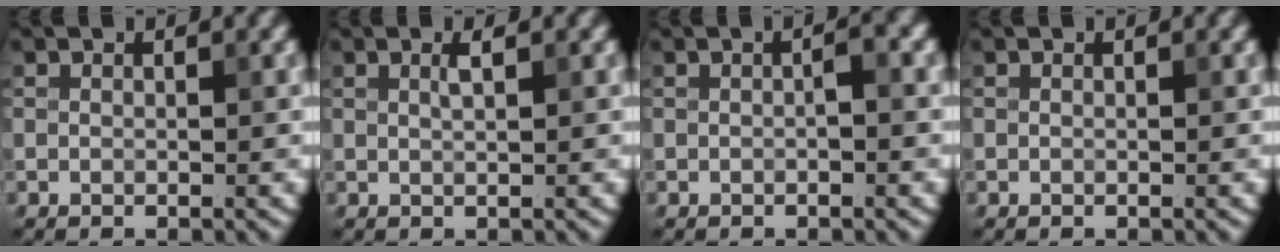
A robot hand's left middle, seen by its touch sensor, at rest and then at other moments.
{"total": 1.1, "force": [0.5, 0.3, 0.9], "torque": [-0.017, 0.004, 0.007]}
{"total": 0.9, "force": [-0.2, 0.2, 0.9], "torque": [-0.017, 0.004, -0.001]}
{"total": 0.0}